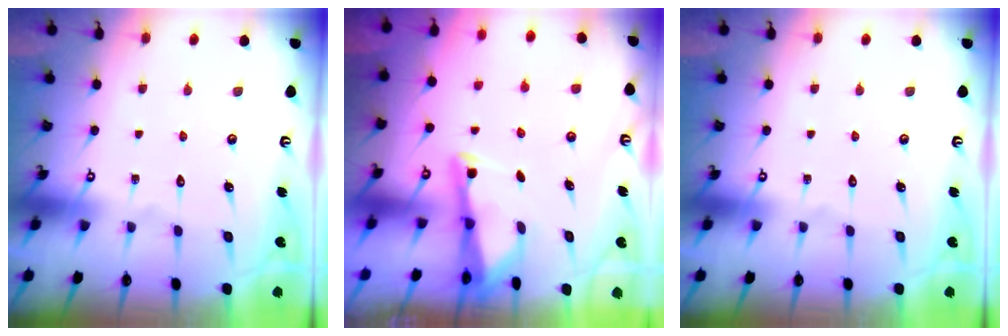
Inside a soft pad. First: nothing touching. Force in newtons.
{"total": 2.9, "press": 2.9, "slide": 0.2}
{"total": 0.0}